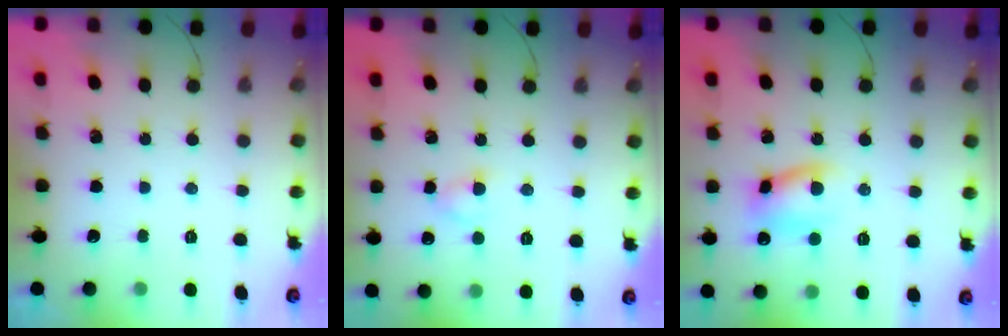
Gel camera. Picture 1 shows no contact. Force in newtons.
{"total": 3.0, "press": 2.8, "slide": 0.9}
{"total": 8.7, "press": 8.7, "slide": 0.7}